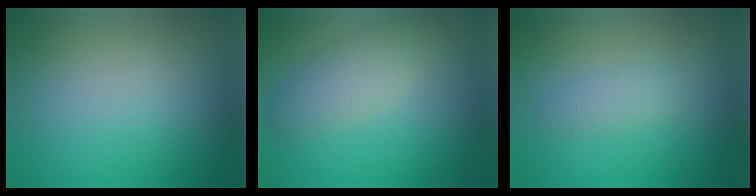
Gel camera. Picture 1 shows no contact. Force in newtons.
{"total": 3.0, "press": 3.0, "slide": 0.1}
{"total": 1.4, "press": 1.4, "slide": 0.0}